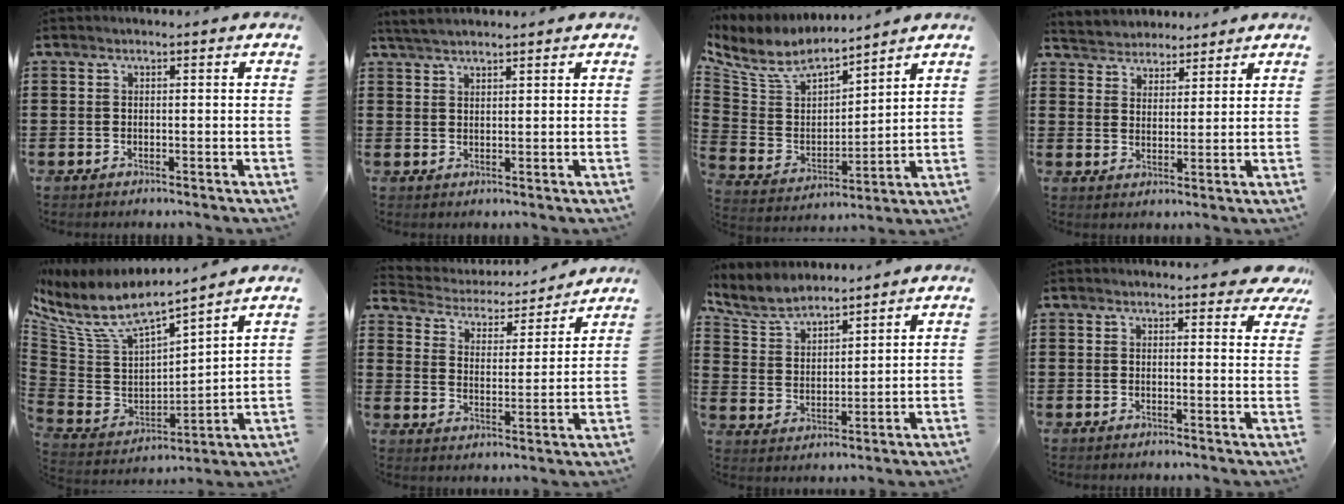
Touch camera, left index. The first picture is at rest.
{"total": 2.7, "force": [2.5, 0.4, 0.9], "torque": [-0.024, 0.003, 0.049]}
{"total": 7.8, "force": [6.5, 3.1, 2.9], "torque": [-0.091, -0.035, 0.115]}
{"total": 3.7, "force": [3.3, 1.3, -0.8], "torque": [-0.004, -0.011, 0.061]}
{"total": 7.2, "force": [5.6, 2.0, 4.0], "torque": [-0.104, -0.045, 0.095]}
{"total": 3.4, "force": [3.3, 0.8, 0.1], "torque": [-0.027, -0.026, 0.049]}
{"total": 5.8, "force": [5.2, 1.6, 1.9], "torque": [-0.060, -0.016, 0.094]}
{"total": 2.6, "force": [2.3, 0.6, 1.1], "torque": [-0.012, -0.005, 0.040]}